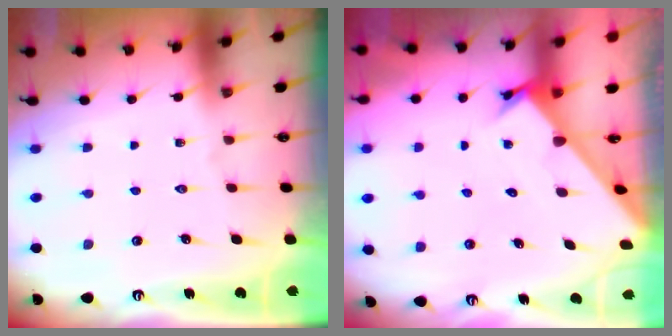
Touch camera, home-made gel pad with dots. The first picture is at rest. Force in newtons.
{"total": 2.2, "press": 2.2, "slide": 0.2}